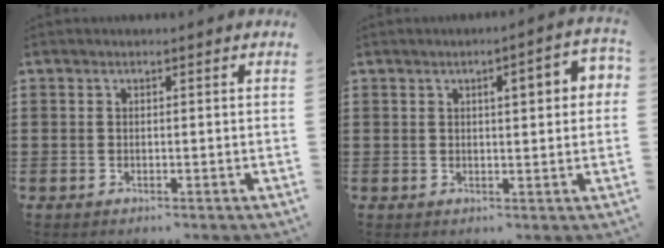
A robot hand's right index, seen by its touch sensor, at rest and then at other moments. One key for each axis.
{"total": 3.8, "fx": 0.9, "fy": 0.8, "fz": 3.6, "tx": -0.053, "ty": -0.001, "tz": 0.007}